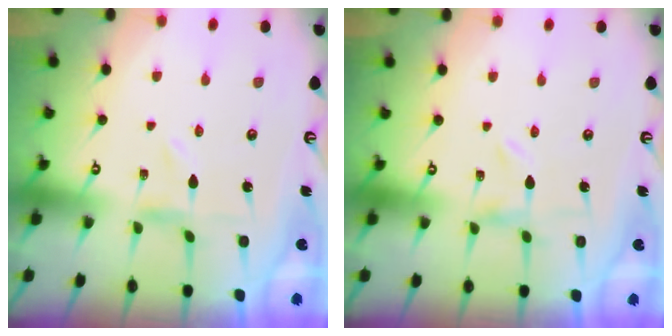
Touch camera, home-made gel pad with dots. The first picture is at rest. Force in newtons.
{"total": 0.0}